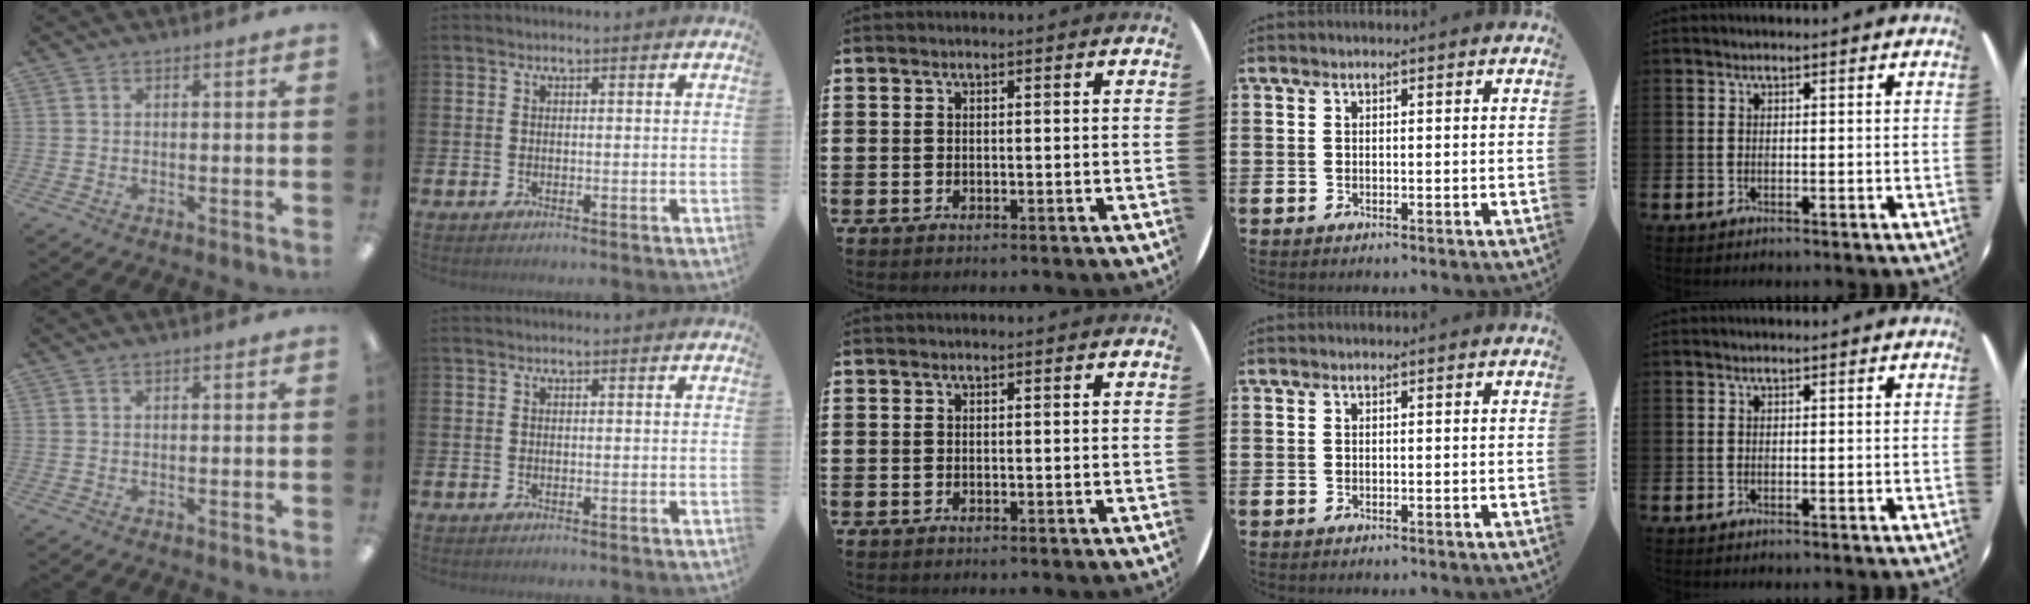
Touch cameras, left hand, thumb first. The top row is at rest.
{}